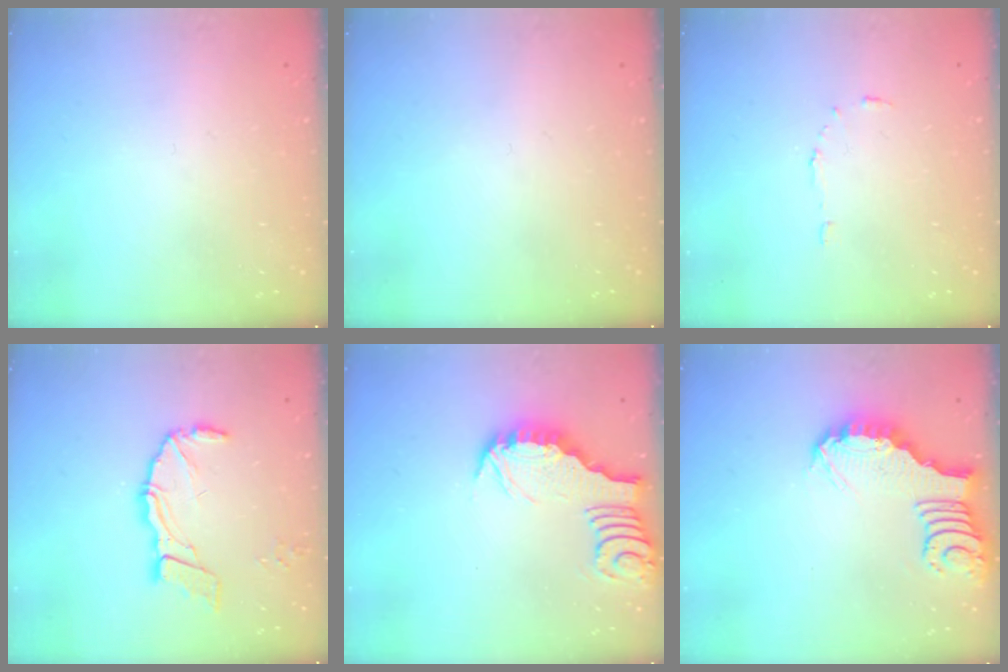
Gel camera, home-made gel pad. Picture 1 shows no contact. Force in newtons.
{"total": 0.0}
{"total": 3.9, "press": 3.8, "slide": 0.3}
{"total": 11.7, "press": 11.7, "slide": 0.8}
{"total": 3.4, "press": 3.4, "slide": 0.4}
{"total": 3.3, "press": 3.3, "slide": 0.2}